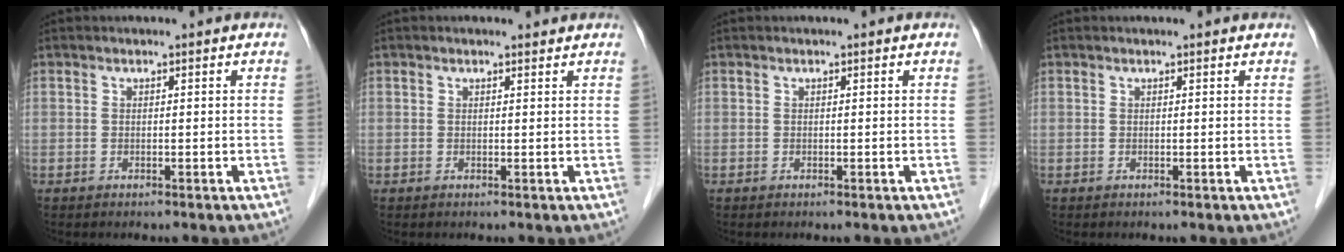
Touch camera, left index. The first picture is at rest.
{"total": 0.7, "force": [0.6, 0.3, 0.1], "torque": [-0.010, -0.003, 0.006]}
{"total": 0.0}
{"total": 0.7, "force": [0.7, 0.1, 0.2], "torque": [-0.010, 0.002, 0.004]}